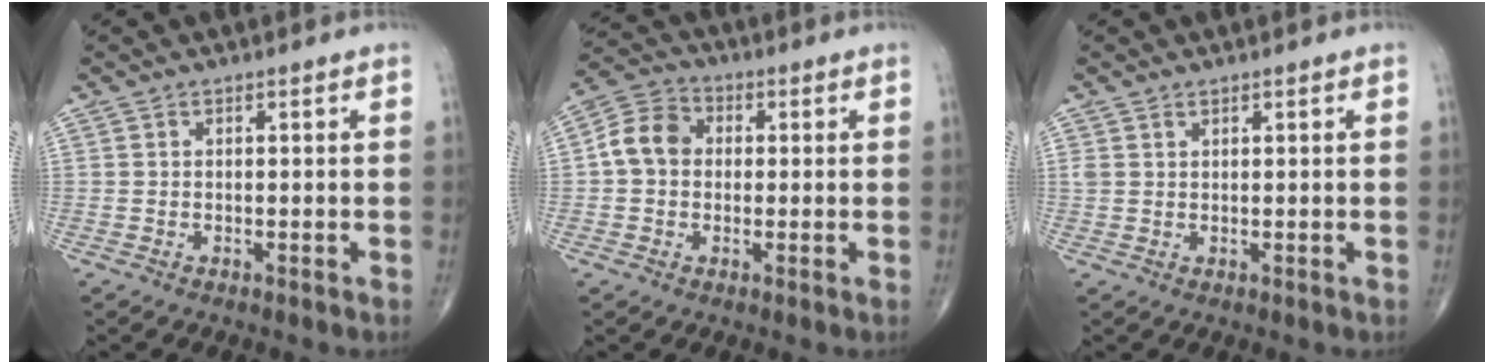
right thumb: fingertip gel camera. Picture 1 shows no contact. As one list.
[{"total": 7.7, "force": [0.3, 6.3, 4.4], "torque": [-0.071, 0.023, -0.008]}, {"total": 1.2, "force": [0.8, 0.7, 0.5], "torque": [-0.005, 0.001, 0.016]}]